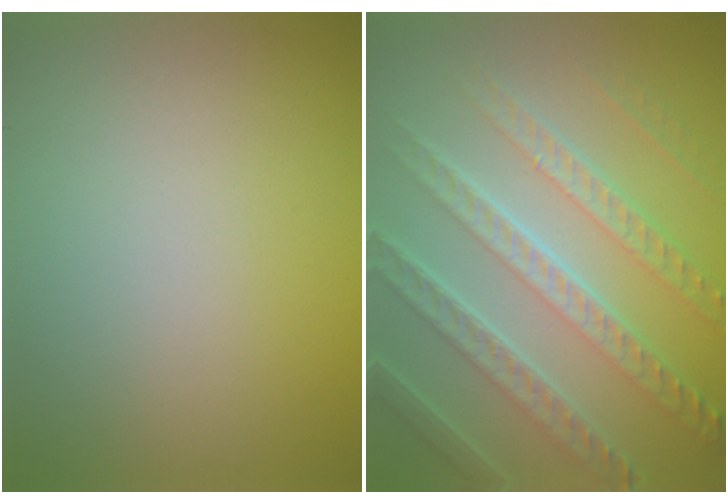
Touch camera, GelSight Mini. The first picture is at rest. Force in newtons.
{"total": 7.8, "press": 5.5, "slide": 5.5}